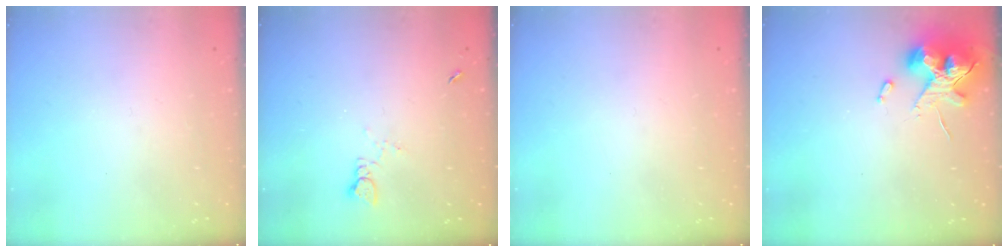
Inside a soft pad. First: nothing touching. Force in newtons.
{"total": 1.7, "press": 1.7, "slide": 0.2}
{"total": 0.0}
{"total": 11.6, "press": 11.4, "slide": 1.9}